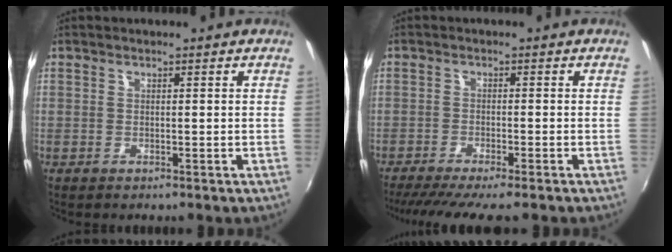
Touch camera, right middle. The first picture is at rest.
{"total": 7.9, "force": [-6.6, -0.1, 4.2], "torque": [-0.092, -0.025, -0.106]}